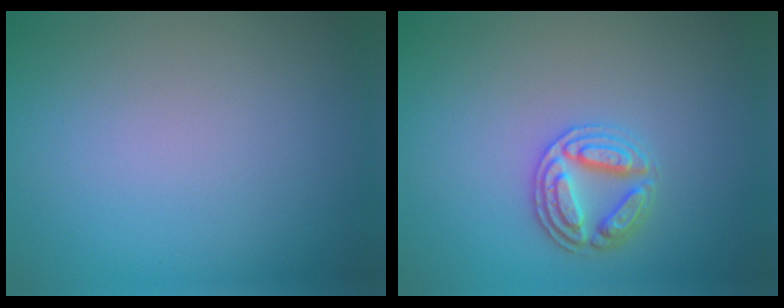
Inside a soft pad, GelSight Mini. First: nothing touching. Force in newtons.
{"total": 2.9, "press": 2.9, "slide": 0.5}